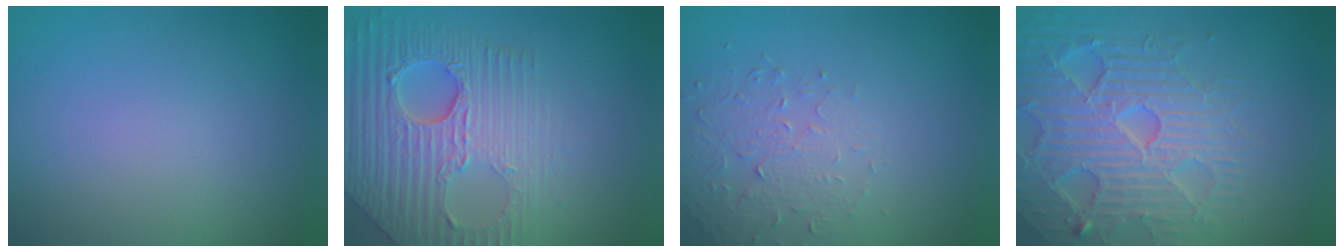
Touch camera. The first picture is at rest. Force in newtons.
{"total": 7.5, "press": 5.9, "slide": 4.7}
{"total": 1.9, "press": 1.5, "slide": 1.1}
{"total": 7.4, "press": 7.2, "slide": 1.4}